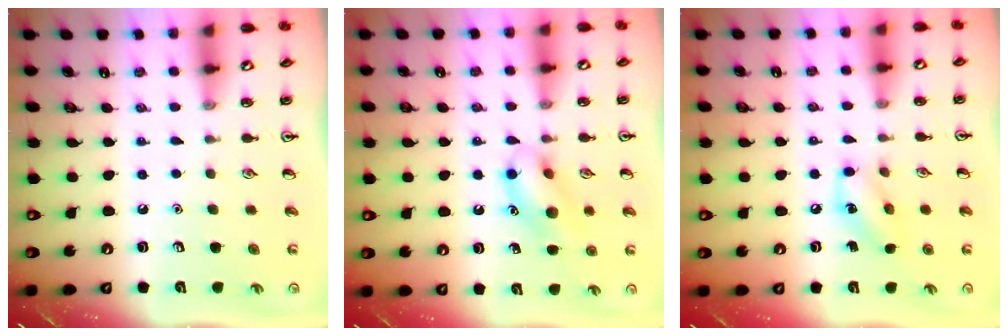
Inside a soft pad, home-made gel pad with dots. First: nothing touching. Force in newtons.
{"total": 12.1, "press": 12.0, "slide": 0.8}
{"total": 7.8, "press": 7.8, "slide": 0.6}